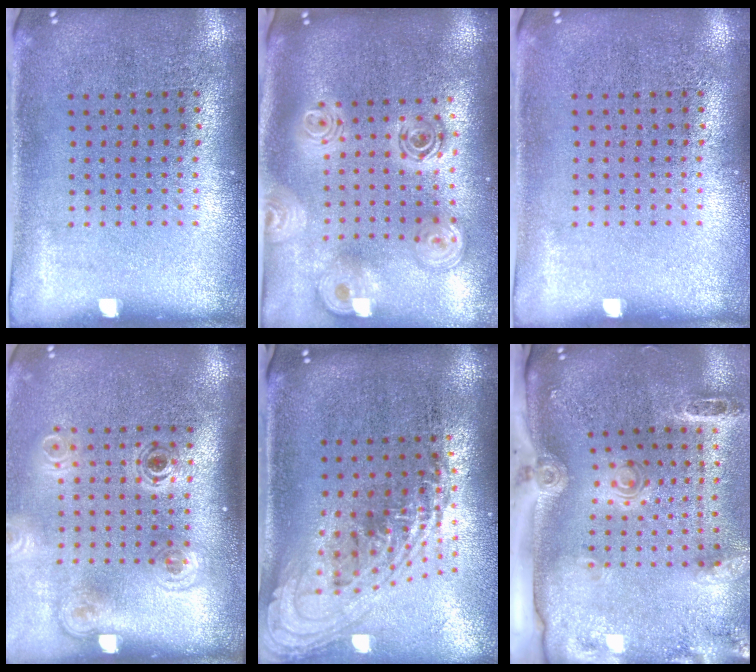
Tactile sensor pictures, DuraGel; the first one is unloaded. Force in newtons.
{"total": 2.6, "press": 1.9, "slide": 1.8}
{"total": 0.0}
{"total": 1.8, "press": 1.2, "slide": 1.3}
{"total": 2.2, "press": 1.6, "slide": 1.5}
{"total": 2.9, "press": 2.1, "slide": 2.1}